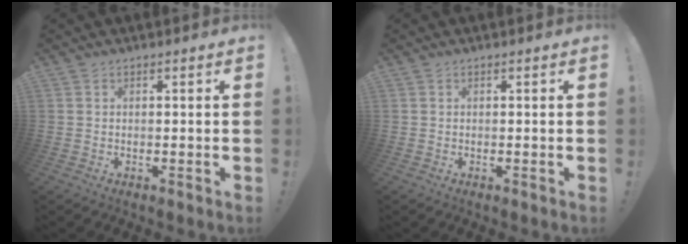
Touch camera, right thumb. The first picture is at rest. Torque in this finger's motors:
{"motor_torque": [-0.01, 0.00, 0.00, 0.00, 0.00]}